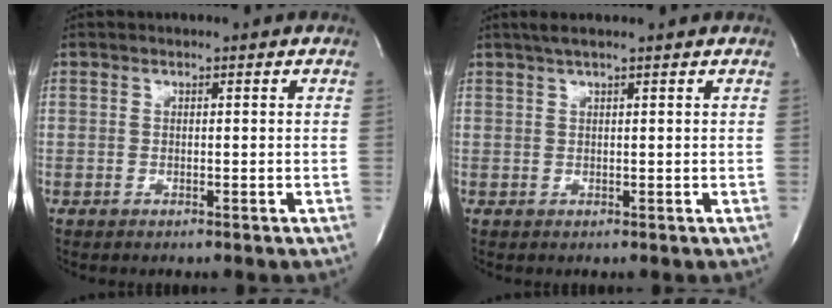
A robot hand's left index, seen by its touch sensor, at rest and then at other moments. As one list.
[{"total": 4.0, "force": [3.2, -0.5, 2.4], "torque": [-0.037, 0.026, 0.055]}]